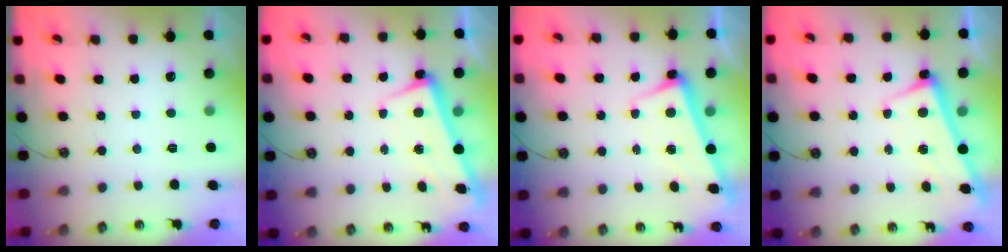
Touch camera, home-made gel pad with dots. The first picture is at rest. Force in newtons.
{"total": 2.4, "press": 2.2, "slide": 0.8}
{"total": 2.6, "press": 2.4, "slide": 1.0}
{"total": 2.5, "press": 2.5, "slide": 0.3}